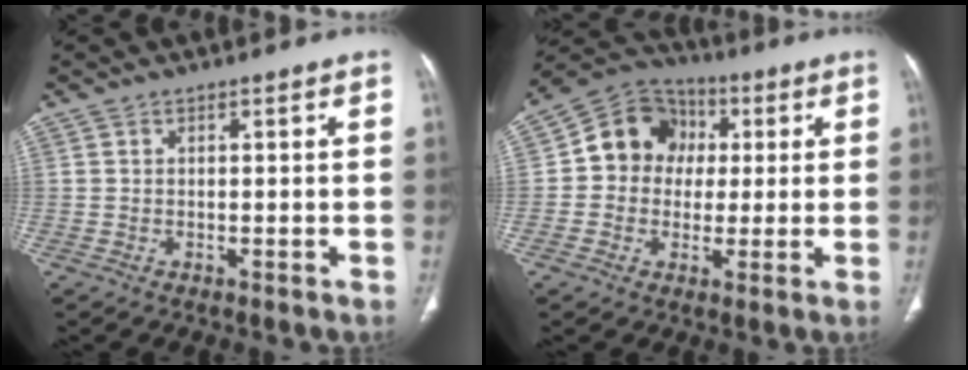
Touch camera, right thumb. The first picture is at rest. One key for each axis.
{"total": 11.7, "fx": 1.2, "fy": 10.5, "fz": 5.1, "tx": -0.050, "ty": 0.021, "tz": 0.009}